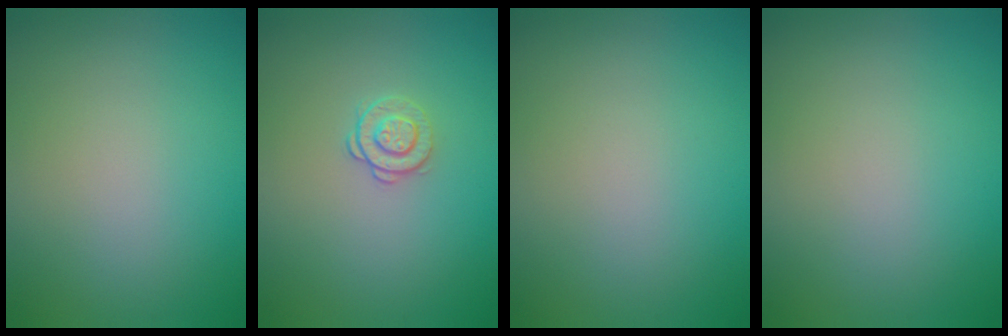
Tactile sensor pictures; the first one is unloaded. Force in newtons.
{"total": 1.6, "press": 1.2, "slide": 1.0}
{"total": 0.0}
{"total": 0.0}